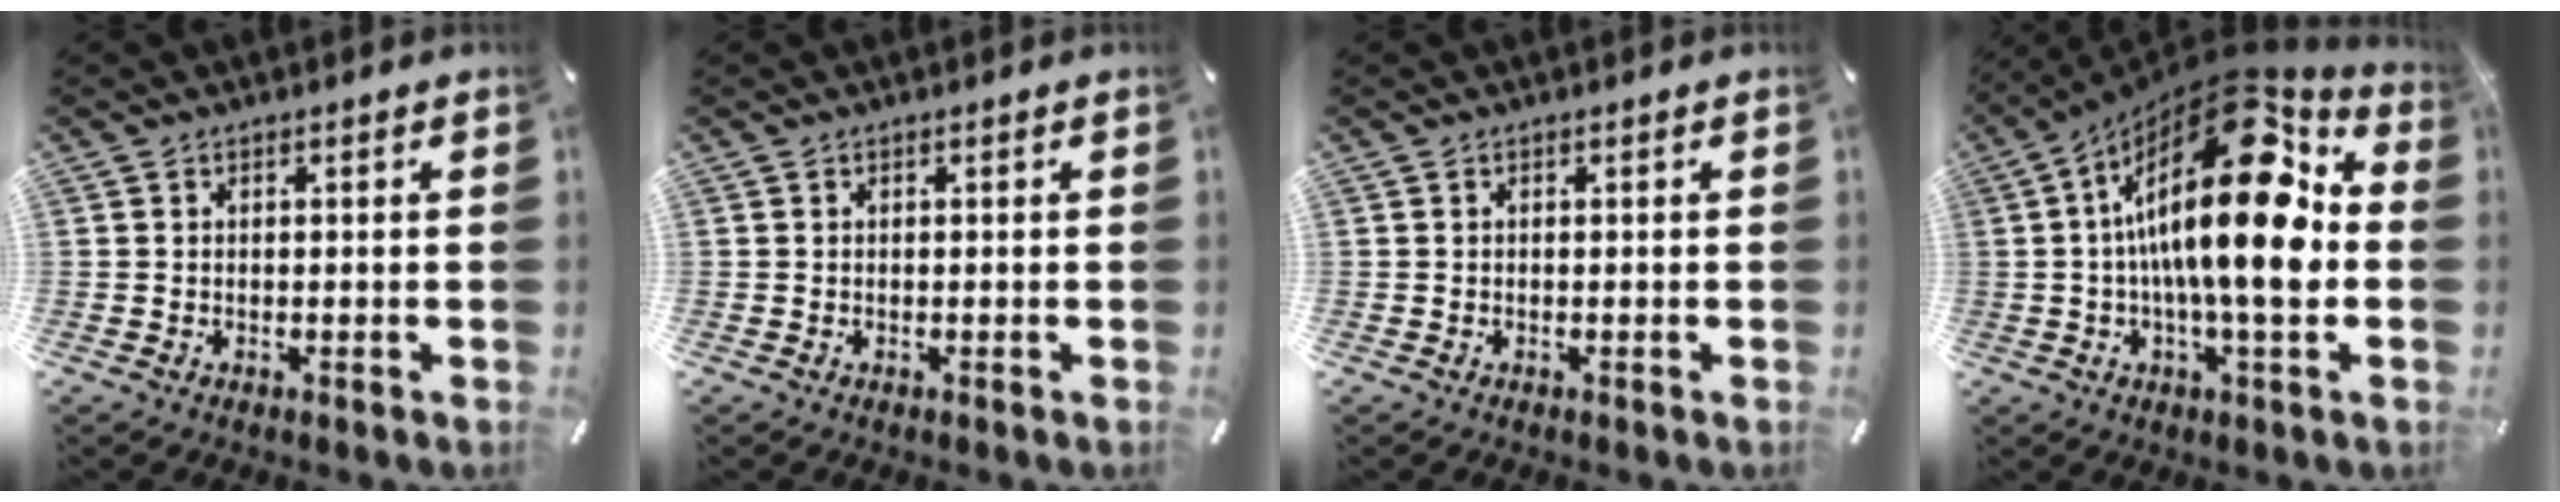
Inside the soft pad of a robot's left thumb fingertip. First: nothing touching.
{"total": 0.0}
{"total": 0.0}
{"total": 26.1, "force": [2.9, 9.7, 24.1], "torque": [-0.411, -0.031, 0.038]}